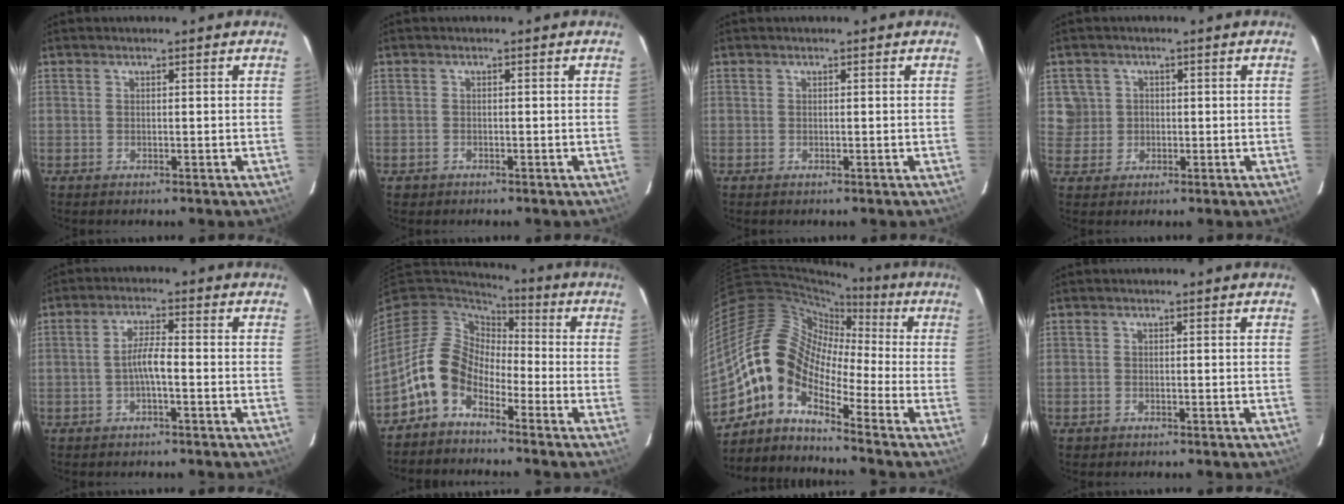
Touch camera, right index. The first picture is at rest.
{"total": 1.2, "force": [-0.7, 0.9, 0.2], "torque": [-0.008, 0.002, -0.008]}
{"total": 0.0}
{"total": 4.1, "force": [0.2, 4.1, 0.3], "torque": [0.005, 0.023, 0.011]}
{"total": 3.7, "force": [-1.3, 0.5, 3.4], "torque": [-0.070, 0.008, -0.025]}
{"total": 10.5, "force": [-5.7, 6.9, 5.5], "torque": [-0.114, 0.022, -0.121]}
{"total": 11.8, "force": [-5.2, 6.4, 8.3], "torque": [-0.140, 0.019, -0.123]}
{"total": 0.7, "force": [-0.5, 0.5, 0.1], "torque": [-0.004, 0.001, -0.007]}